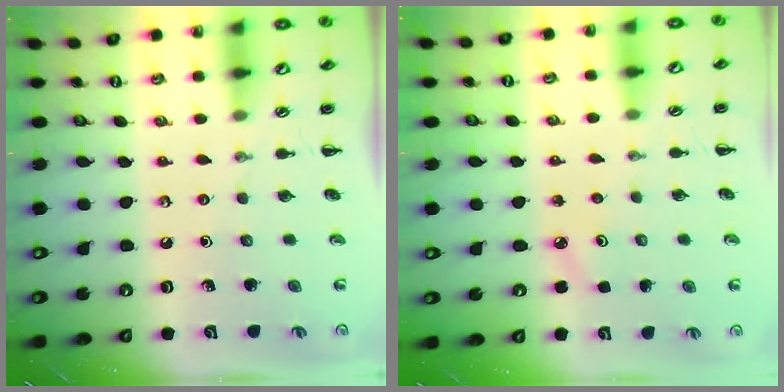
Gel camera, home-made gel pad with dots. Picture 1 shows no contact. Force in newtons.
{"total": 3.3, "press": 3.1, "slide": 1.0}